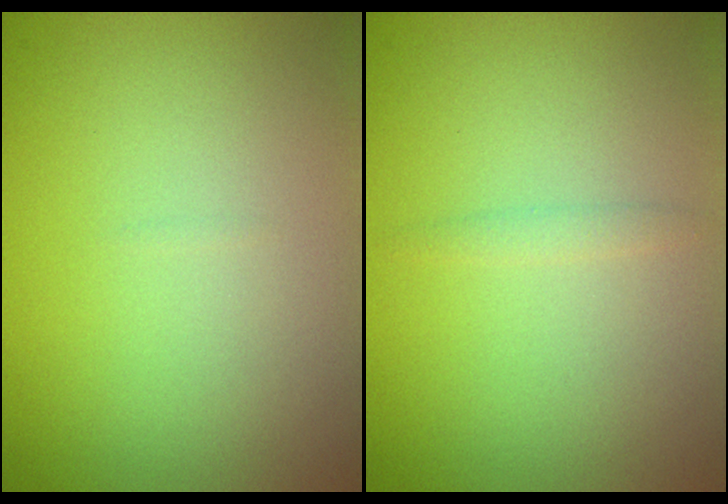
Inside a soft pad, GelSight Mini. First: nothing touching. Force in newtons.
{"total": 0.7, "press": 0.7, "slide": 0.0}